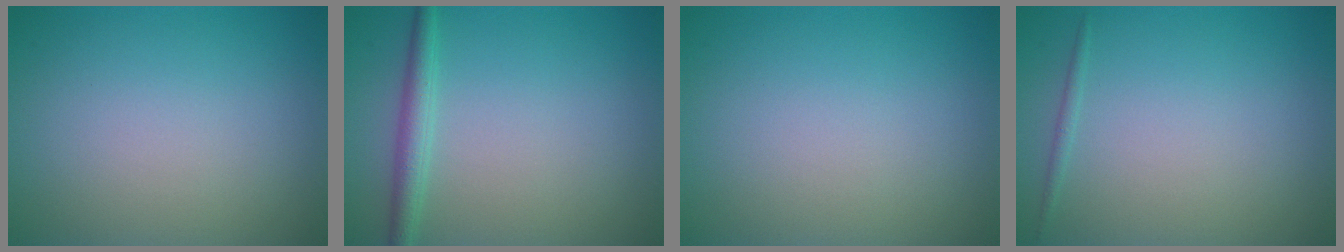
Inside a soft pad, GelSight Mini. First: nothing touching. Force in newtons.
{"total": 2.2, "press": 2.2, "slide": 0.1}
{"total": 0.0}
{"total": 0.6, "press": 0.6, "slide": 0.1}